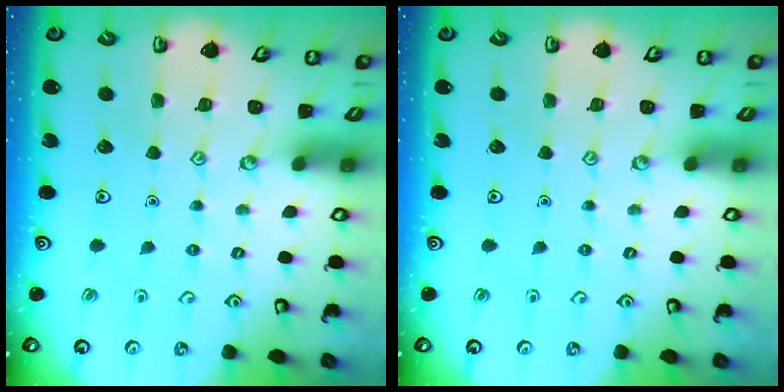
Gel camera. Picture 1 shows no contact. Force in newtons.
{"total": 0.0}